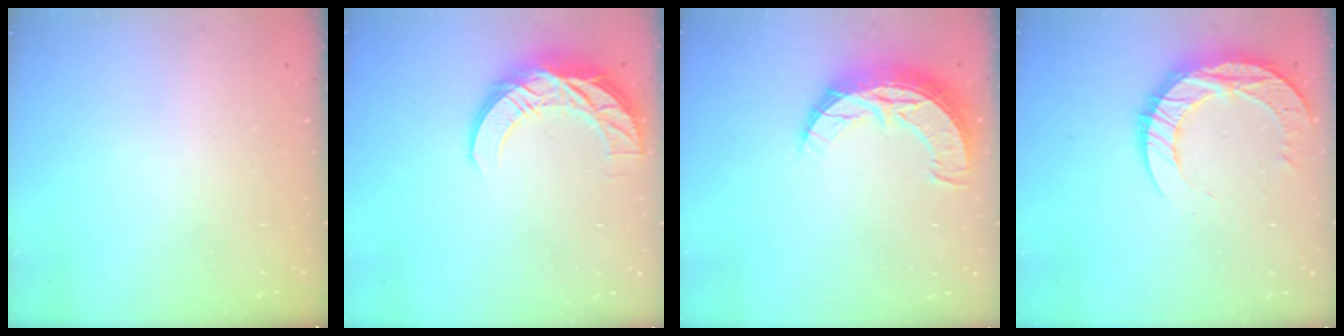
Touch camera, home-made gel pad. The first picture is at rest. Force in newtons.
{"total": 14.2, "press": 14.2, "slide": 1.0}
{"total": 10.6, "press": 10.6, "slide": 0.8}
{"total": 12.9, "press": 12.9, "slide": 1.0}